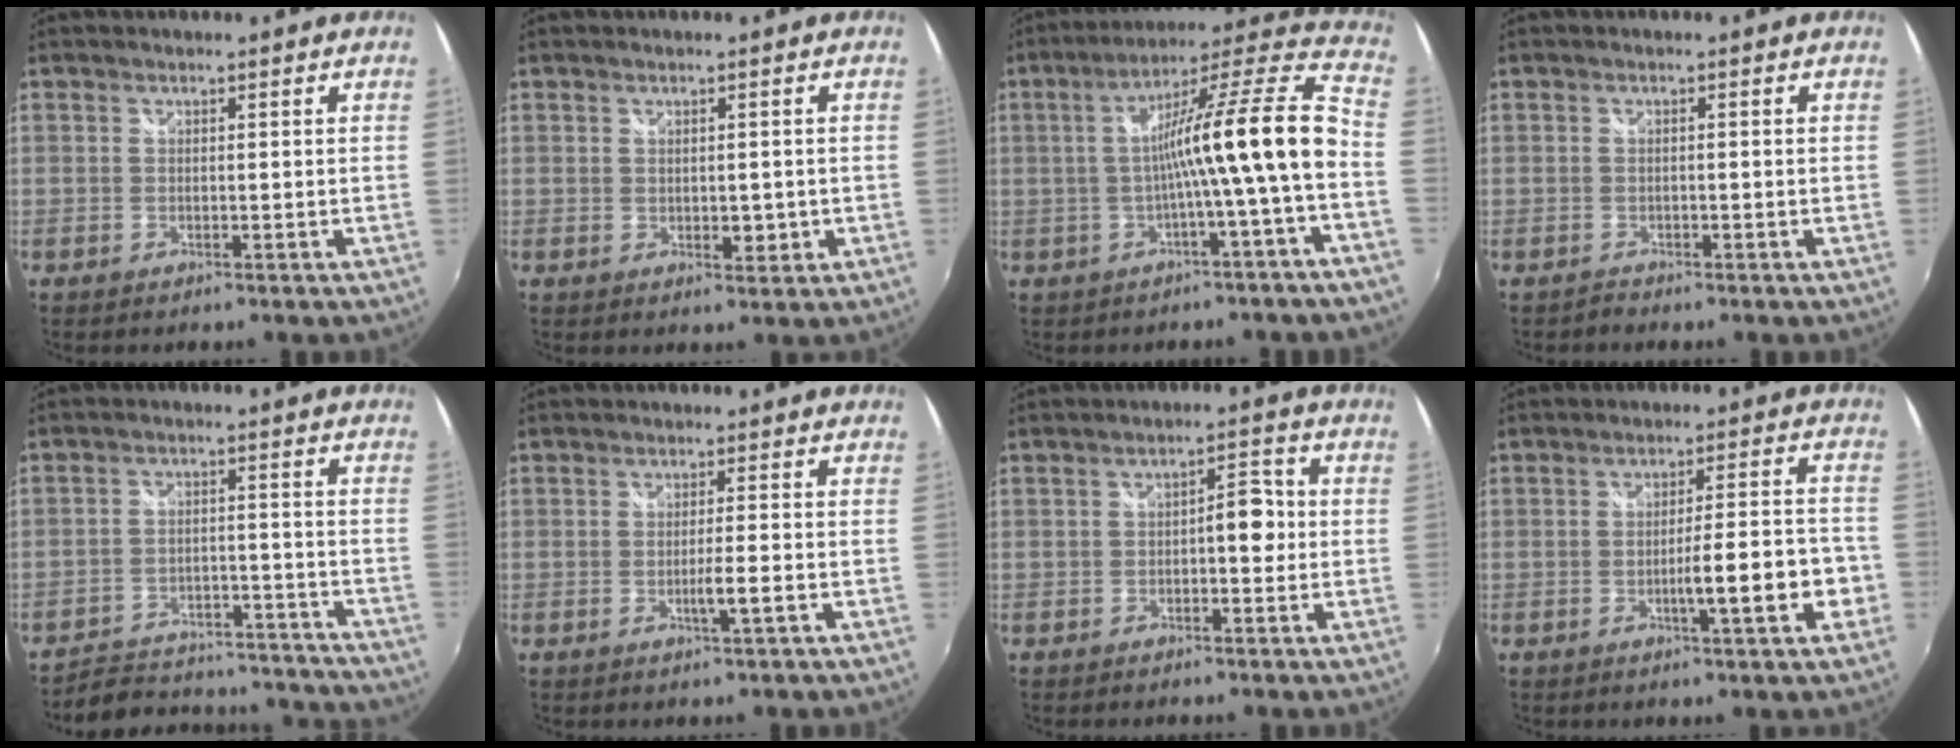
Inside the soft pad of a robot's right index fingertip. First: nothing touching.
{"total": 2.6, "force": [-0.2, 1.5, 2.1], "torque": [-0.029, -0.005, 0.000]}
{"total": 15.7, "force": [-3.1, -0.6, 15.4], "torque": [-0.230, 0.022, -0.050]}
{"total": 0.7, "force": [-0.7, 0.1, 0.1], "torque": [-0.001, 0.000, -0.013]}
{"total": 21.9, "force": [-20.0, 6.3, 6.5], "torque": [-0.137, 0.023, -0.247]}
{"total": 3.3, "force": [-1.2, -0.4, 3.0], "torque": [-0.050, -0.007, -0.020]}
{"total": 4.1, "force": [-0.4, 1.8, 3.7], "torque": [-0.055, 0.010, -0.007]}
{"total": 9.3, "force": [-3.2, 0.8, 8.7], "torque": [-0.133, -0.003, -0.040]}